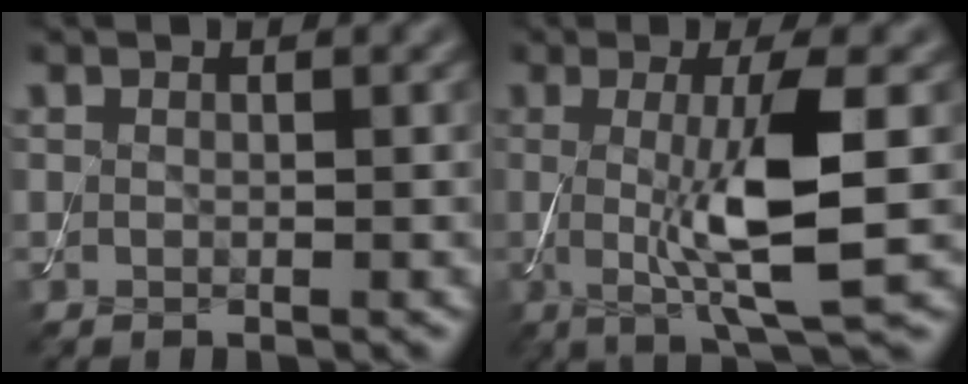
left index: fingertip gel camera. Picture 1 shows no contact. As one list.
[{"total": 7.4, "force": [-0.1, 1.3, 7.2], "torque": [-0.121, -0.011, 0.001]}]